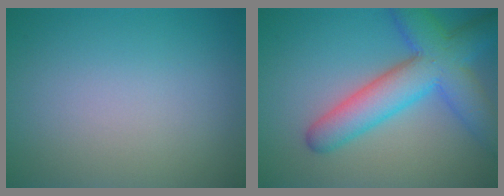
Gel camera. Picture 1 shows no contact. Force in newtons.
{"total": 7.8, "press": 7.8, "slide": 0.3}